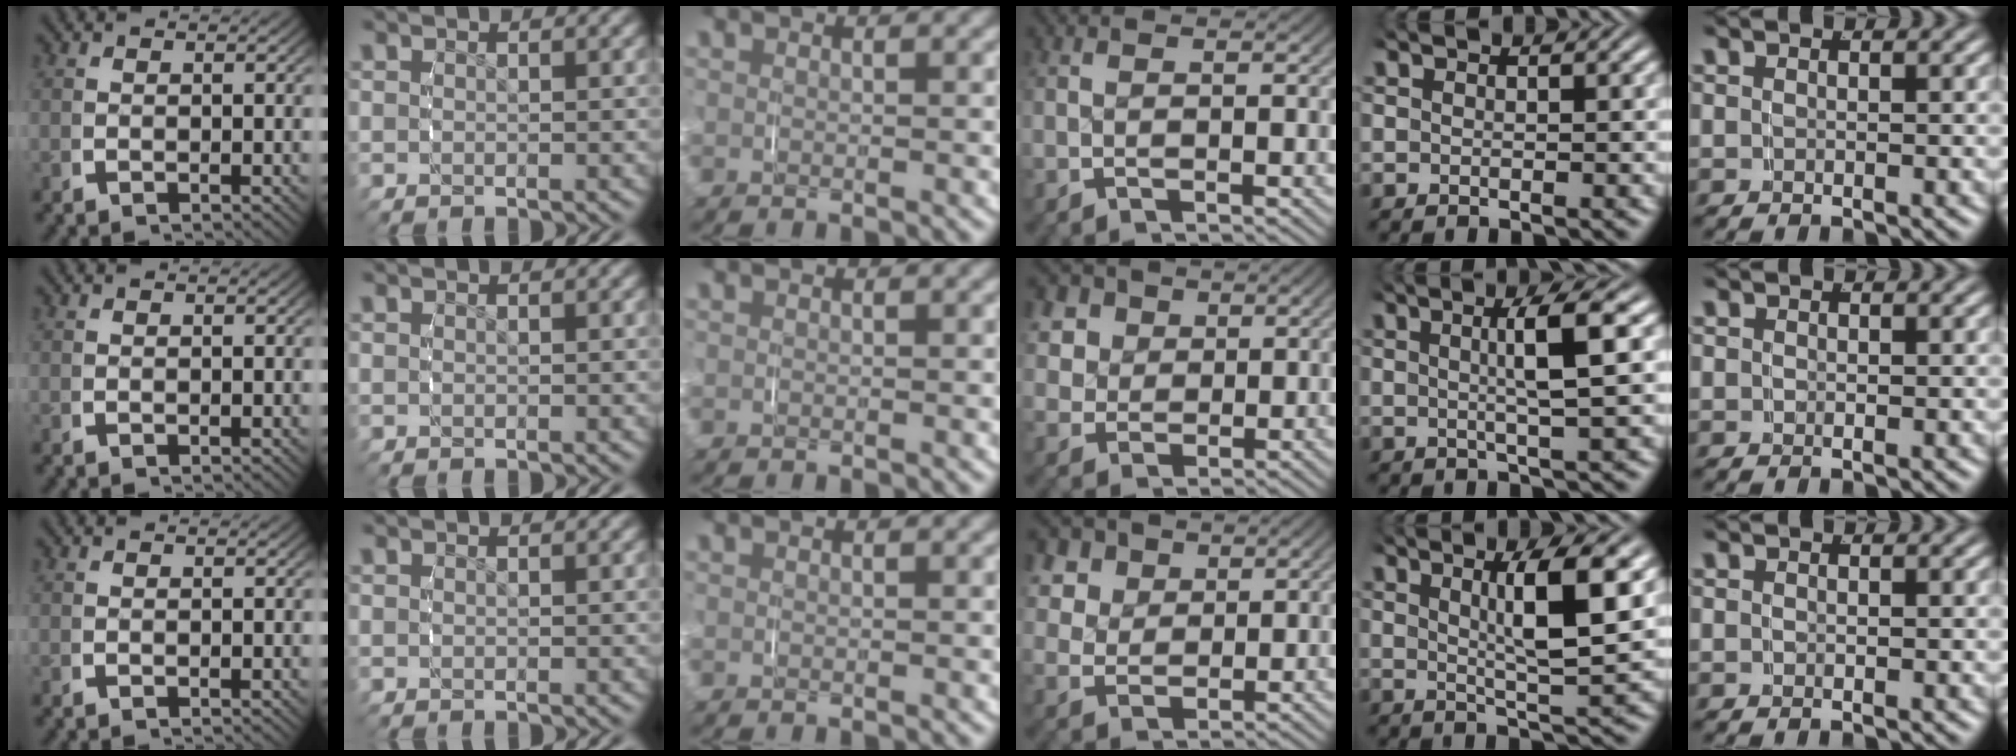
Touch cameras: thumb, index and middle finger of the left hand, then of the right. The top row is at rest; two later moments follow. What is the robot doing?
{"motion": "grasp_and_lifting", "object": "paper towel"}